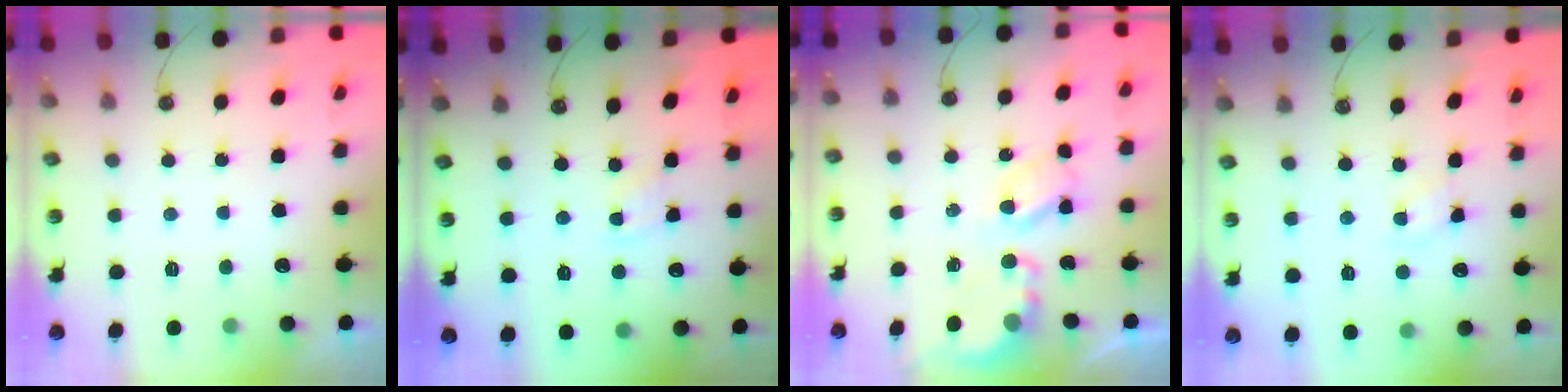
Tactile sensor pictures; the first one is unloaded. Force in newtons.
{"total": 2.2, "press": 2.1, "slide": 0.4}
{"total": 5.4, "press": 5.4, "slide": 0.2}
{"total": 2.4, "press": 2.3, "slide": 0.4}